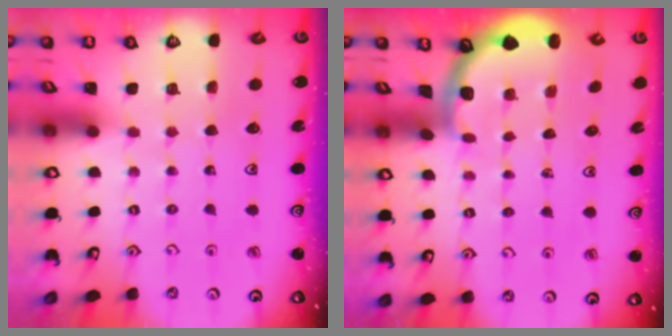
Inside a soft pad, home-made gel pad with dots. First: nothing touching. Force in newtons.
{"total": 1.8, "press": 1.8, "slide": 0.1}